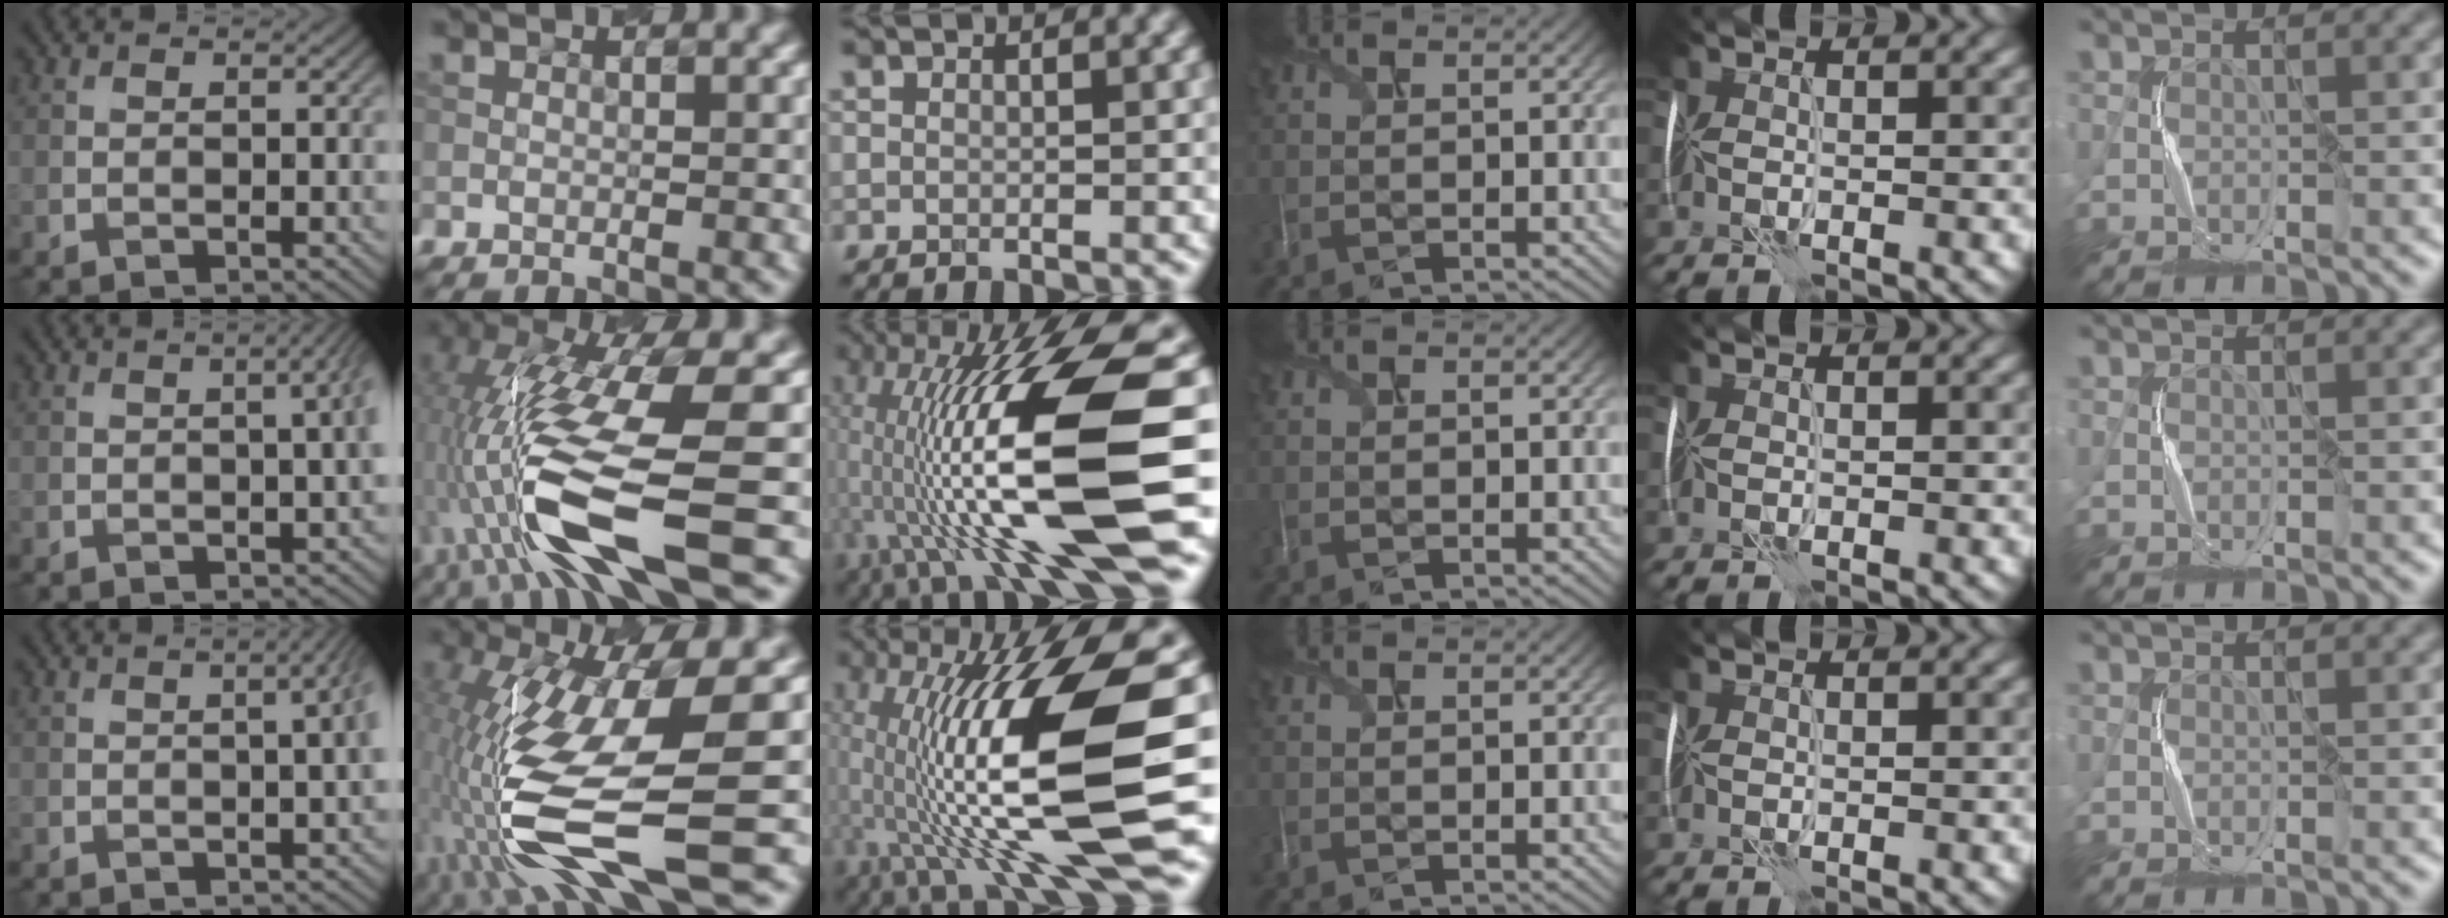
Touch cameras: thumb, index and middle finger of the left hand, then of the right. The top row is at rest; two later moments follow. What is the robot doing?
{"motion": "shake", "object": "plastic piggy bank"}